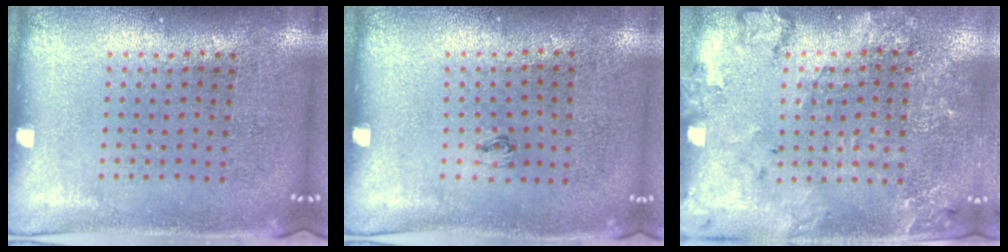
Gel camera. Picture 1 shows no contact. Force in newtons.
{"total": 0.5, "press": 0.2, "slide": 0.5}
{"total": 1.7, "press": 1.7, "slide": 0.2}